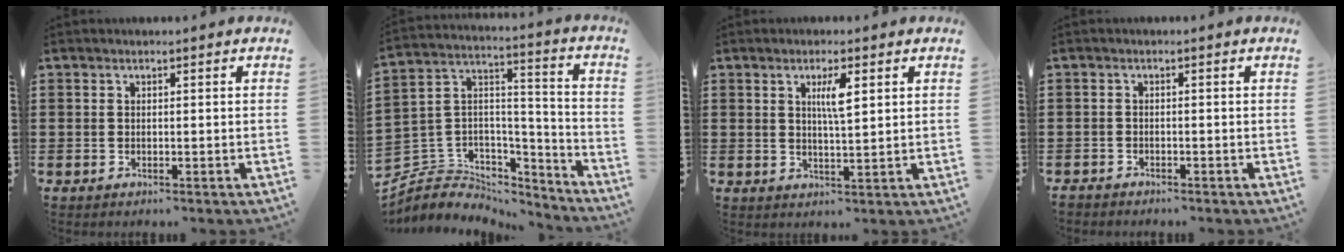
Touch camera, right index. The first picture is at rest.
{"total": 5.3, "force": [-3.3, 4.1, 0.5], "torque": [-0.041, -0.013, -0.068]}
{"total": 3.8, "force": [1.4, 0.7, 3.5], "torque": [-0.064, 0.002, 0.018]}
{"total": 1.2, "force": [-1.1, 0.2, -0.1], "torque": [-0.001, 0.002, -0.026]}